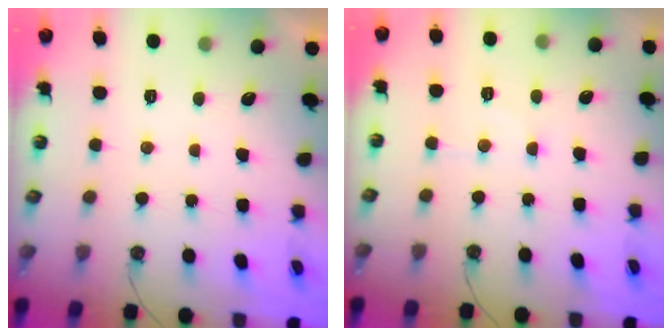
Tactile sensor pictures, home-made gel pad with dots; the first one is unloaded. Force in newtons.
{"total": 6.1, "press": 6.1, "slide": 0.4}